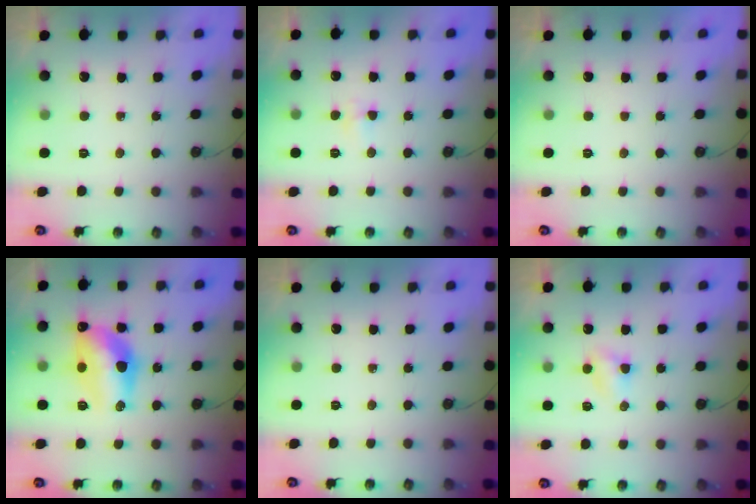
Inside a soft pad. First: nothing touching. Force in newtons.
{"total": 2.8, "press": 2.7, "slide": 0.5}
{"total": 0.0}
{"total": 12.8, "press": 12.8, "slide": 0.8}
{"total": 0.0}
{"total": 2.9, "press": 2.9, "slide": 0.3}